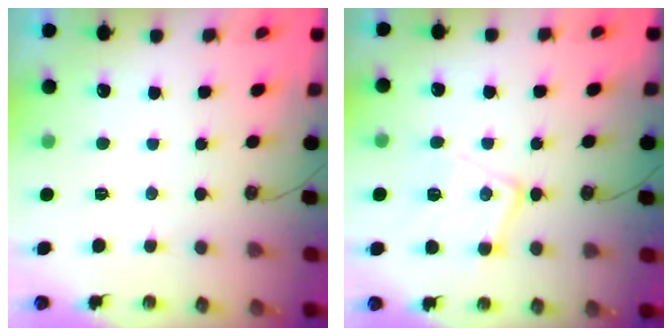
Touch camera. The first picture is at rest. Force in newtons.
{"total": 14.0, "press": 13.9, "slide": 1.1}